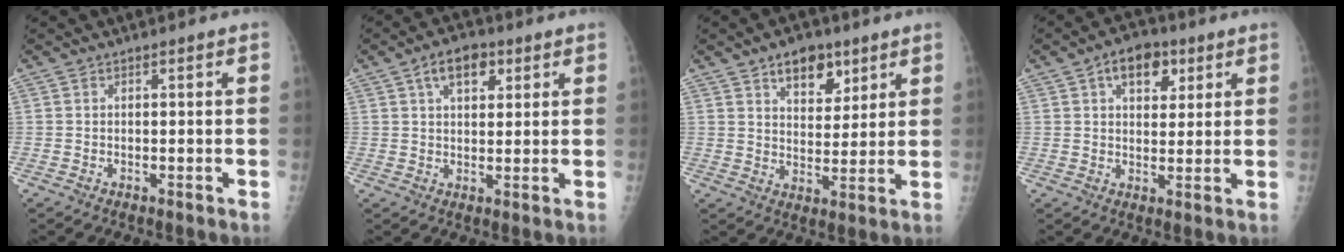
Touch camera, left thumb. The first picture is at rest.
{"total": 6.9, "force": [3.2, 4.0, 4.6], "torque": [-0.051, -0.002, 0.048]}
{"total": 8.8, "force": [5.3, 5.0, 4.9], "torque": [-0.038, -0.028, 0.083]}
{"total": 8.4, "force": [3.8, 5.2, 5.3], "torque": [-0.046, -0.005, 0.053]}